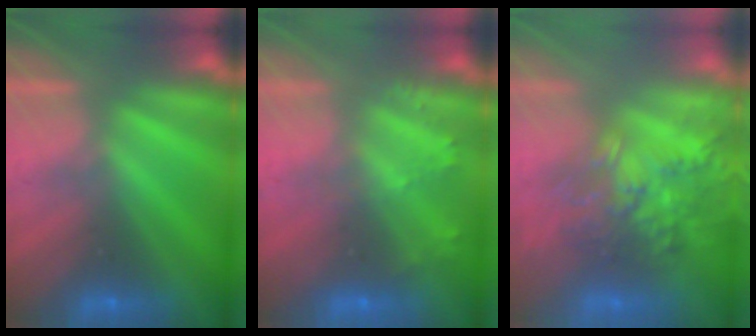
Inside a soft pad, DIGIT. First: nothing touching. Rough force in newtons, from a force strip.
{"total": 2.2}
{"total": 9.4}